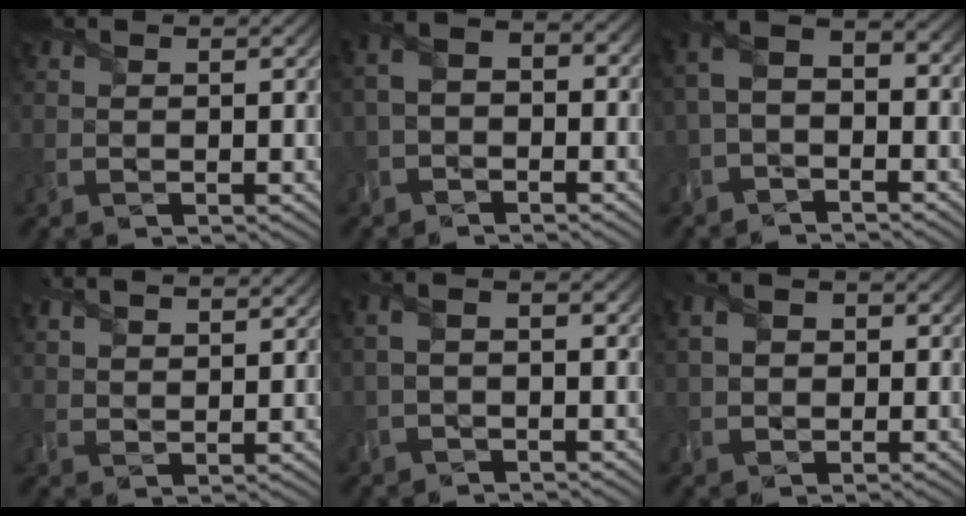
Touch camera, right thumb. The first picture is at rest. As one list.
[{"total": 3.2, "force": [-1.9, 1.9, 1.7], "torque": [-0.038, 0.005, -0.043]}, {"total": 4.9, "force": [-2.8, 2.5, 3.2], "torque": [-0.074, 0.005, -0.071]}, {"total": 5.0, "force": [4.1, 1.5, 2.5], "torque": [-0.047, 0.003, 0.069]}, {"total": 3.3, "force": [-0.7, 1.7, 2.8], "torque": [-0.057, 0.007, -0.012]}, {"total": 3.6, "force": [0.2, 3.0, 1.9], "torque": [-0.048, 0.009, -0.014]}]